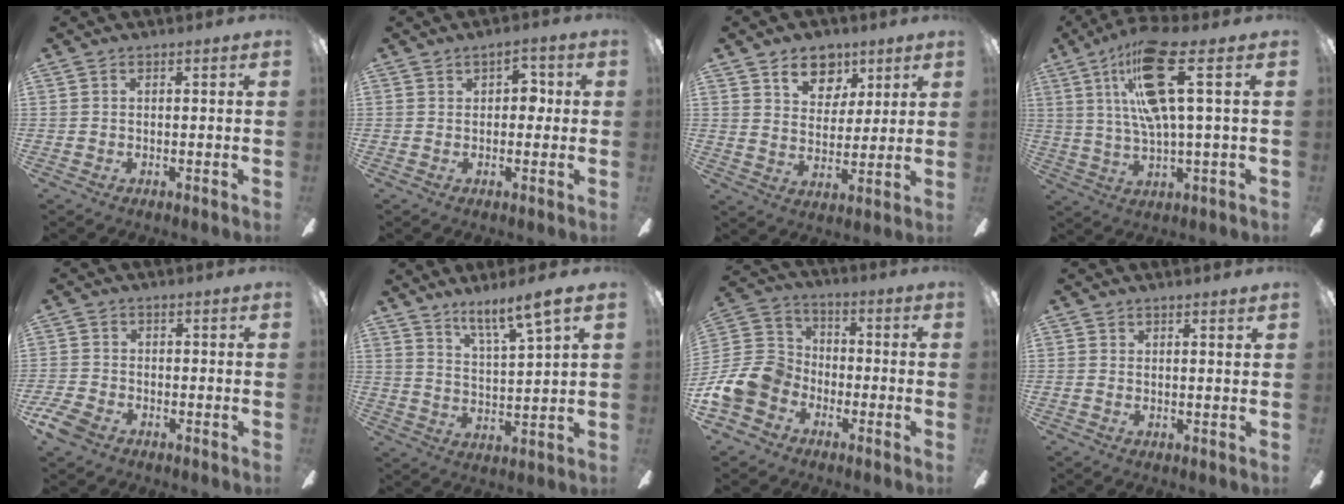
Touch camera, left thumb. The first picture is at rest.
{"total": 4.2, "force": [1.0, 2.6, 3.2], "torque": [-0.030, -0.002, 0.009]}
{"total": 10.3, "force": [6.3, 6.8, 4.4], "torque": [-0.048, -0.027, 0.111]}
{"total": 17.9, "force": [6.9, 4.3, 15.9], "torque": [-0.294, -0.007, 0.105]}
{"total": 5.1, "force": [-3.3, 3.1, 2.4], "torque": [-0.066, 0.008, -0.067]}
{"total": 8.3, "force": [7.0, 0.4, 4.4], "torque": [-0.080, -0.044, 0.119]}
{"total": 13.7, "force": [-5.5, 10.8, 6.3], "torque": [-0.152, 0.047, -0.099]}
{"total": 1.2, "force": [0.8, -0.2, 0.9], "torque": [-0.010, -0.007, 0.013]}